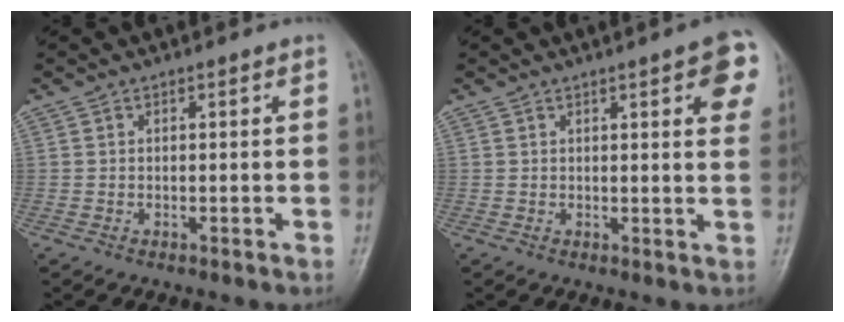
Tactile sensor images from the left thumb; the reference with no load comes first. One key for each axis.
{"total": 8.1, "fx": 3.5, "fy": 1.8, "fz": 7.0, "tx": -0.065, "ty": -0.008, "tz": 0.036}